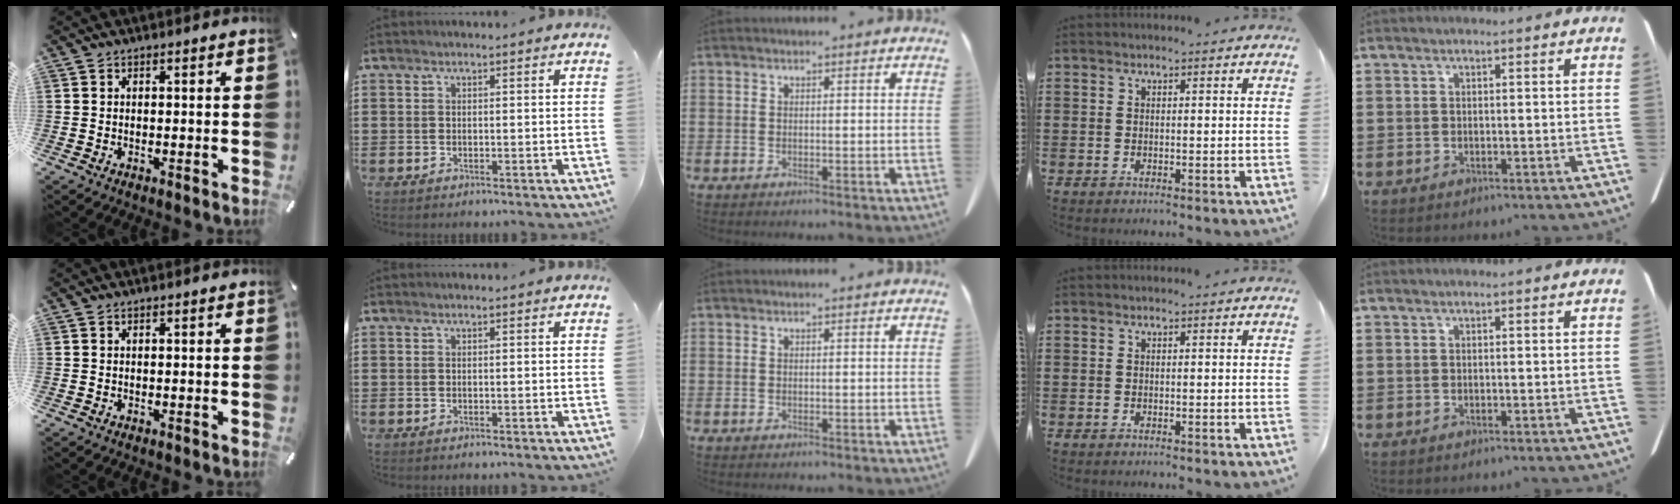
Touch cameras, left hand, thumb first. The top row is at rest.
{}